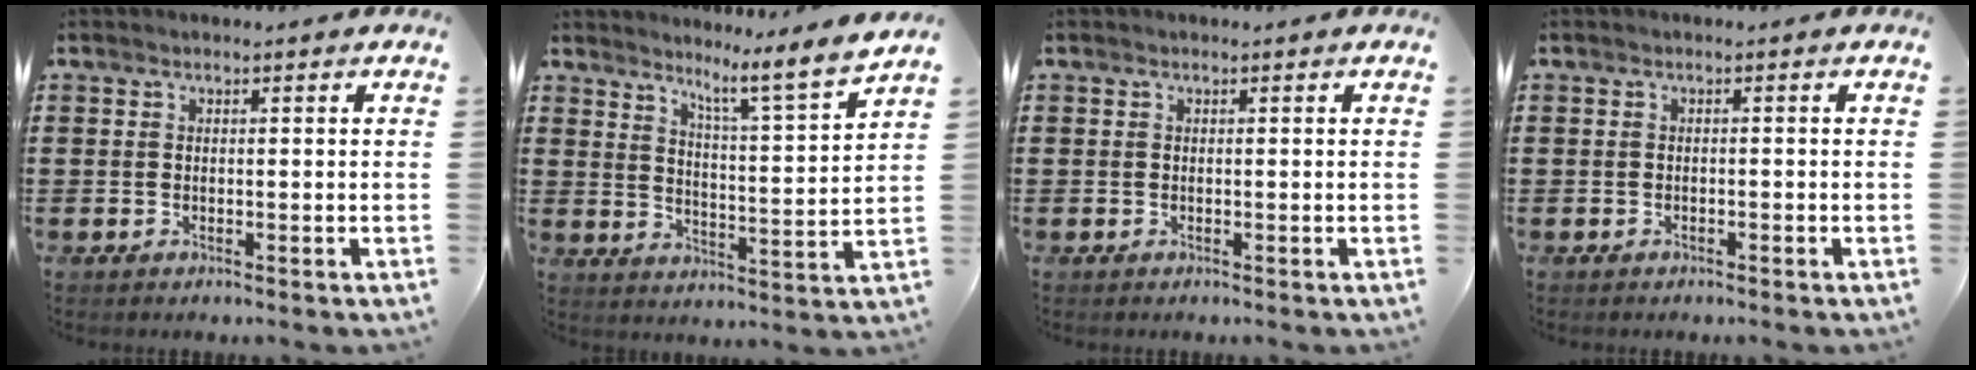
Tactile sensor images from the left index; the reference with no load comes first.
{"total": 6.2, "force": [5.3, -0.9, 3.0], "torque": [-0.056, -0.056, 0.074]}
{"total": 0.0}
{"total": 0.5, "force": [-0.4, 0.1, 0.3], "torque": [-0.007, -0.001, -0.009]}